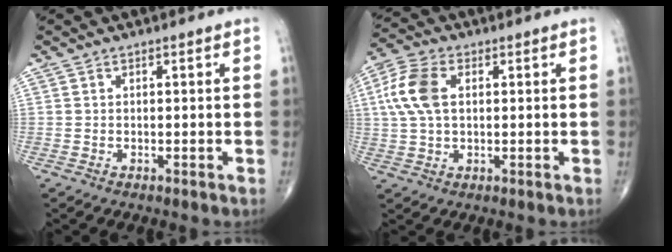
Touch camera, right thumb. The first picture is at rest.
{"total": 9.2, "force": [1.8, 5.5, 7.2], "torque": [-0.164, 0.015, 0.033]}